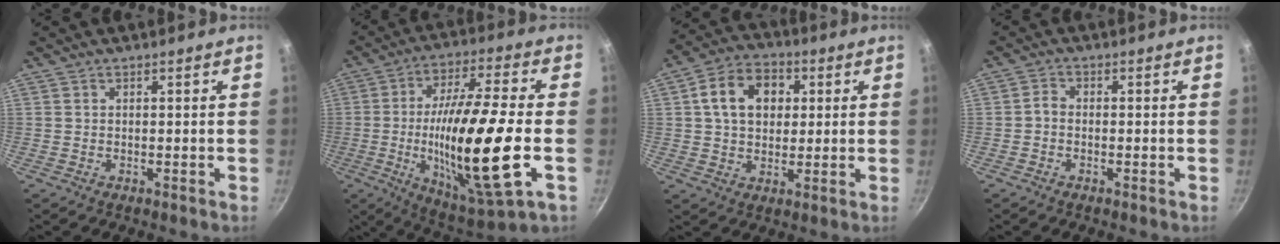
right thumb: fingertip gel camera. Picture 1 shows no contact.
{"total": 23.3, "force": [-3.9, 4.6, 22.5], "torque": [-0.400, 0.008, -0.063]}
{"total": 11.5, "force": [2.6, 8.6, 7.2], "torque": [-0.098, 0.015, 0.032]}
{"total": 1.7, "force": [-0.7, 1.2, 1.0], "torque": [-0.021, 0.013, -0.020]}